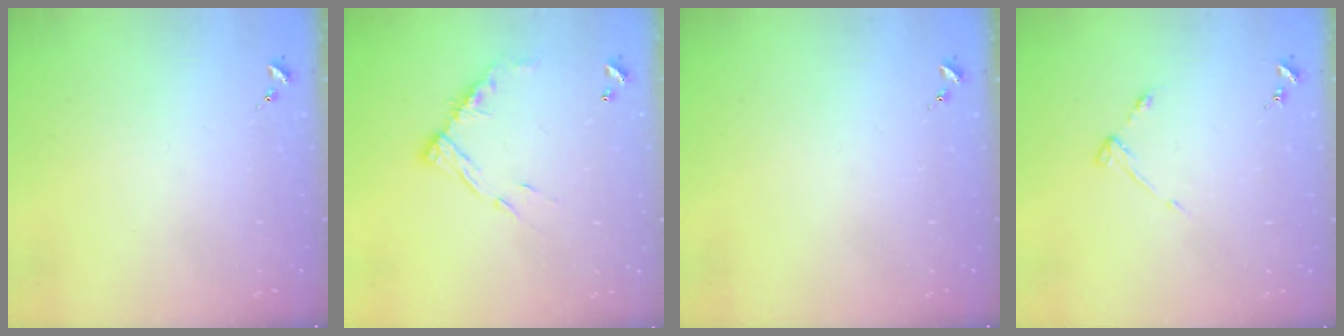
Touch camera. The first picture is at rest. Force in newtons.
{"total": 12.1, "press": 12.1, "slide": 1.1}
{"total": 0.0}
{"total": 3.6, "press": 3.6, "slide": 0.5}